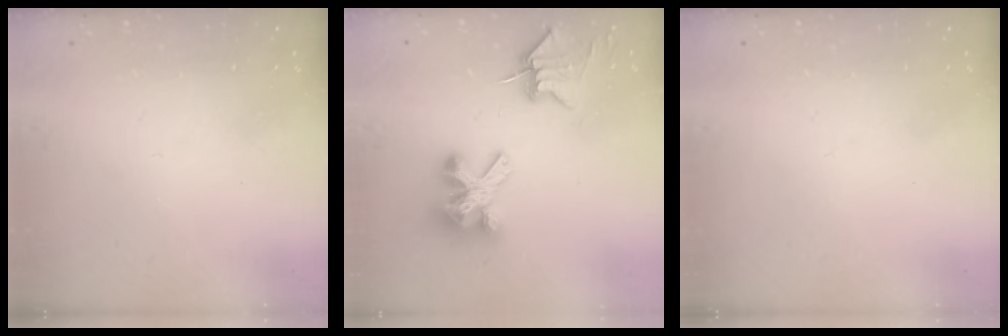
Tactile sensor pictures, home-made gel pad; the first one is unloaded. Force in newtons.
{"total": 9.8, "press": 9.8, "slide": 1.0}
{"total": 0.0}